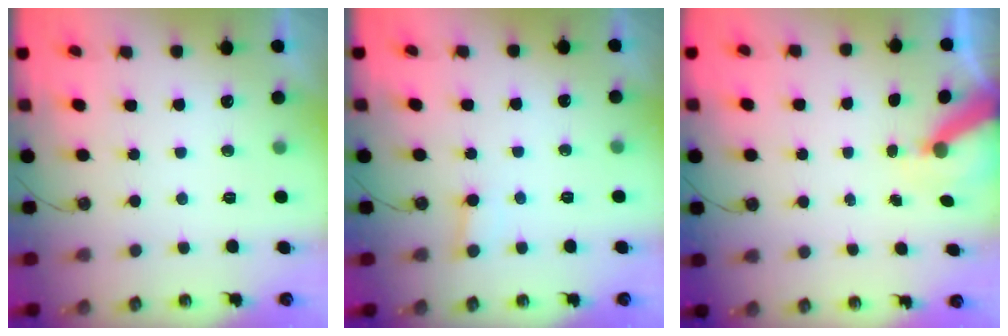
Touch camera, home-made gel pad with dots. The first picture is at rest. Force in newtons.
{"total": 2.6, "press": 2.6, "slide": 0.1}
{"total": 6.8, "press": 6.7, "slide": 0.7}